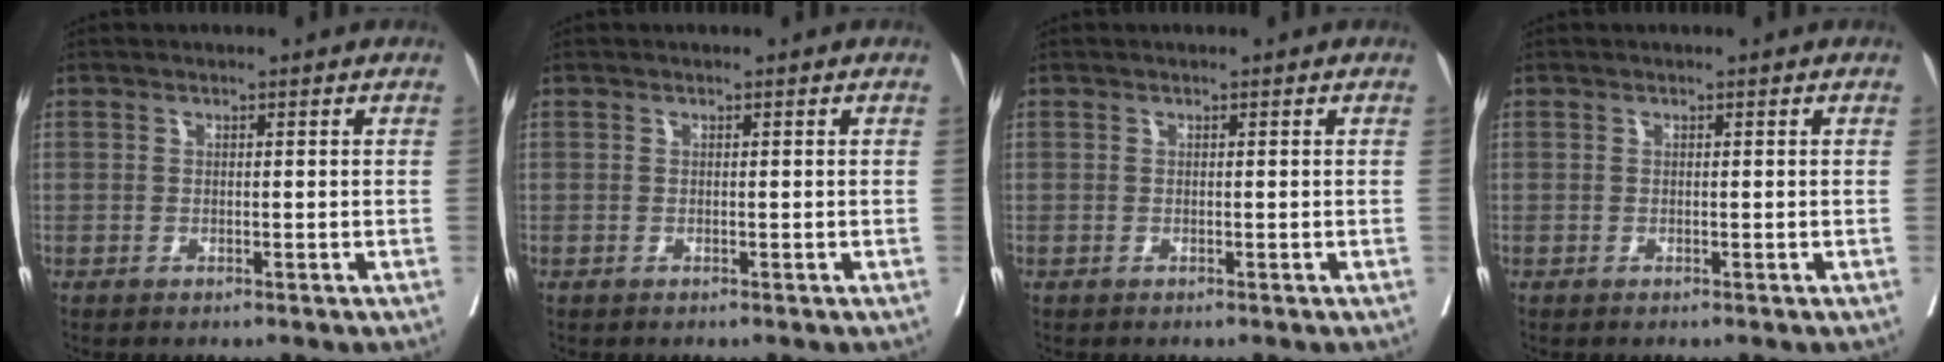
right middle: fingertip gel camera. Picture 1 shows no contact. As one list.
[{"total": 0.0}, {"total": 0.0}, {"total": 0.0}]